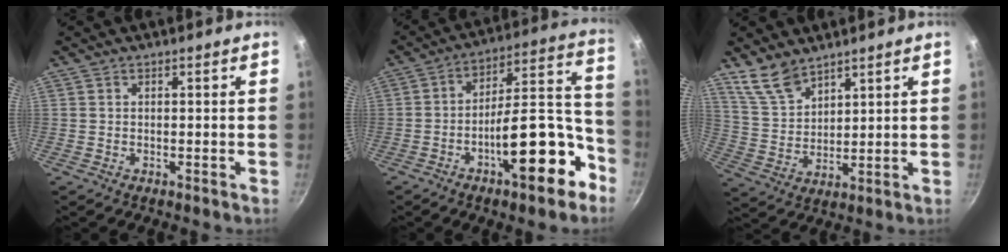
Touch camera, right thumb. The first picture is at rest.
{"total": 18.8, "force": [-8.5, 7.0, 15.2], "torque": [-0.171, 0.080, -0.130]}
{"total": 7.8, "force": [6.3, 3.4, 3.2], "torque": [-0.051, -0.031, 0.138]}